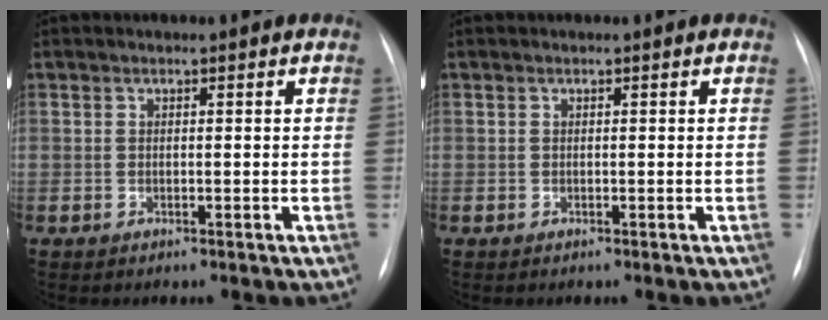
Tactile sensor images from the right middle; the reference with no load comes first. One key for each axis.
{"total": 0.0}